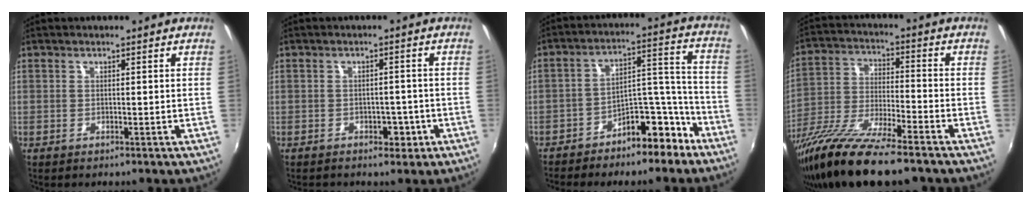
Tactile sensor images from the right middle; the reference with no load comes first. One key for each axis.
{"total": 3.4, "fx": -1.8, "fy": 2.5, "fz": 1.4, "tx": -0.027, "ty": 0.002, "tz": -0.017}
{"total": 10.9, "fx": -8.7, "fy": 4.3, "fz": 4.9, "tx": -0.064, "ty": 0.058, "tz": -0.126}
{"total": 17.9, "fx": -13.5, "fy": 3.0, "fz": 11.4, "tx": -0.228, "ty": -0.048, "tz": -0.245}